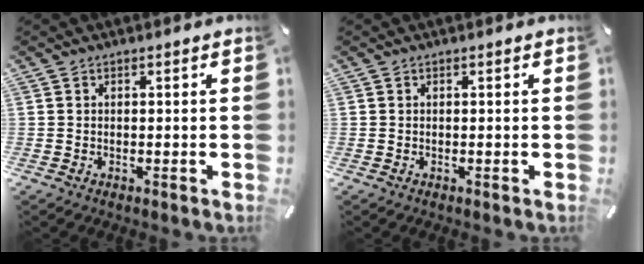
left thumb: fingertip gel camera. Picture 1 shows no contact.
{"total": 0.0}